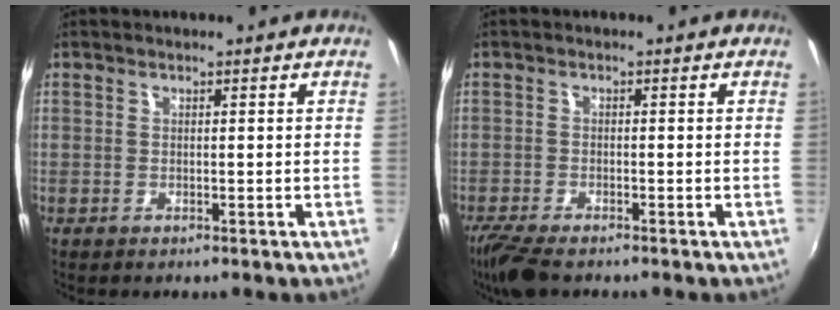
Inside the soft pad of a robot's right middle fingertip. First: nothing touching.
{"total": 6.4, "force": [-5.1, 1.5, 3.6], "torque": [-0.096, -0.030, -0.096]}